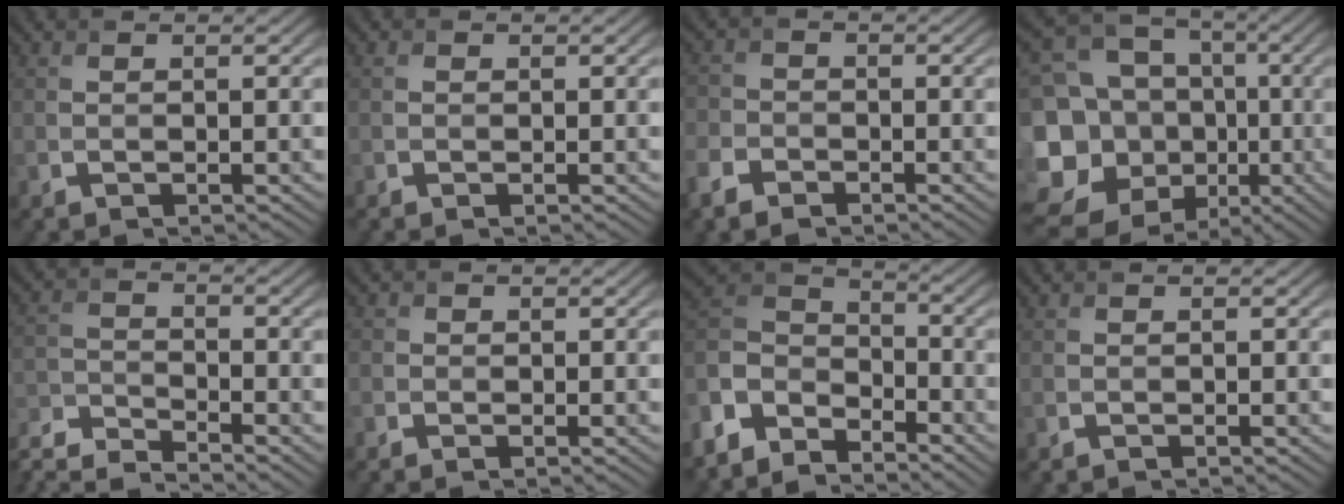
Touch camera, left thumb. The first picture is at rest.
{"total": 0.5, "force": [-0.4, 0.3, 0.2], "torque": [-0.005, -0.001, -0.009]}
{"total": 3.7, "force": [-2.5, 2.1, 1.6], "torque": [-0.046, -0.002, -0.057]}
{"total": 19.0, "force": [-3.6, 16.2, 9.3], "torque": [-0.245, -0.007, -0.069]}
{"total": 7.5, "force": [-6.4, 1.5, 3.5], "torque": [-0.077, -0.014, -0.129]}
{"total": 1.4, "force": [-0.9, 1.1, 0.4], "torque": [-0.006, 0.000, -0.019]}
{"total": 7.2, "force": [-4.0, 4.7, 3.7], "torque": [-0.092, 0.010, -0.100]}
{"total": 0.0}